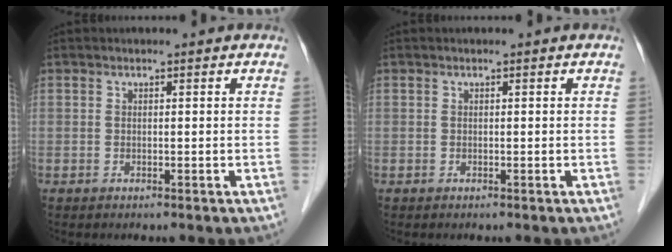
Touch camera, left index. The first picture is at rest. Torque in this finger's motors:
{"motor_torque": [0.00, 0.00, 0.00, 0.00]}